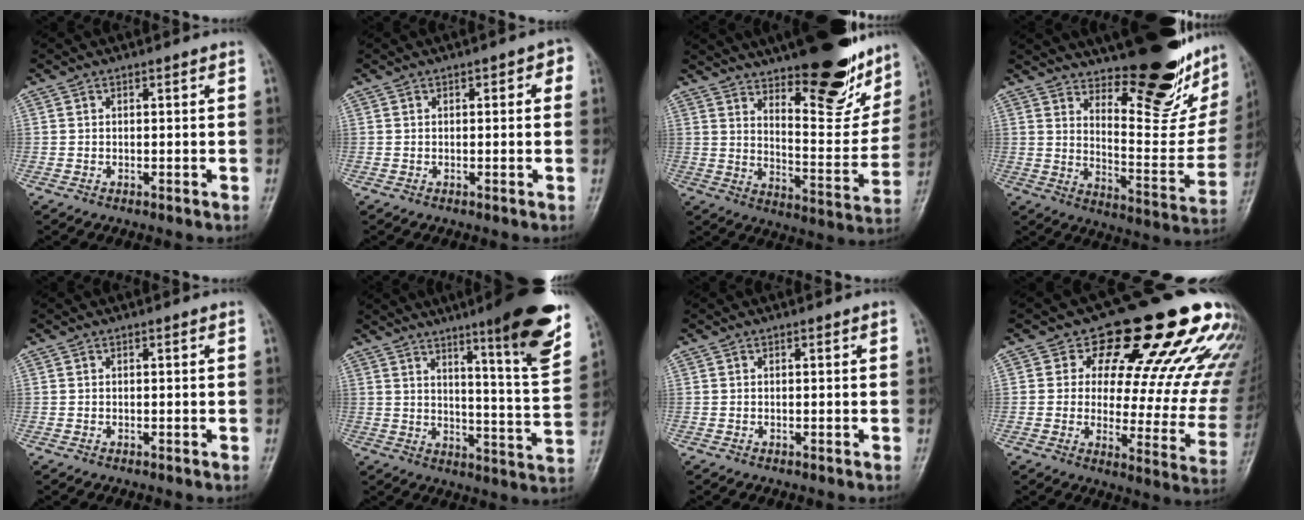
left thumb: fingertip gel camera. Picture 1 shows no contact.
{"total": 2.9, "force": [0.8, 1.5, 2.3], "torque": [-0.011, 0.004, 0.002]}
{"total": 25.4, "force": [18.0, 8.8, 15.7], "torque": [-0.180, -0.089, 0.254]}
{"total": 27.1, "force": [19.6, 8.6, 16.7], "torque": [-0.198, -0.125, 0.270]}
{"total": 0.0}
{"total": 17.2, "force": [10.5, 1.9, 13.4], "torque": [-0.160, -0.061, 0.151]}
{"total": 0.0}
{"total": 24.6, "force": [14.6, 10.6, 16.8], "torque": [-0.170, -0.054, 0.184]}